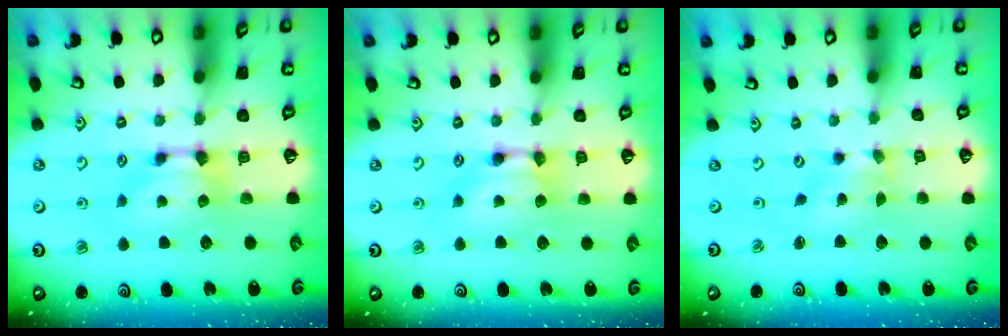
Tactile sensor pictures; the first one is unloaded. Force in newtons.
{"total": 1.6, "press": 1.6, "slide": 0.1}
{"total": 2.9, "press": 2.7, "slide": 0.9}